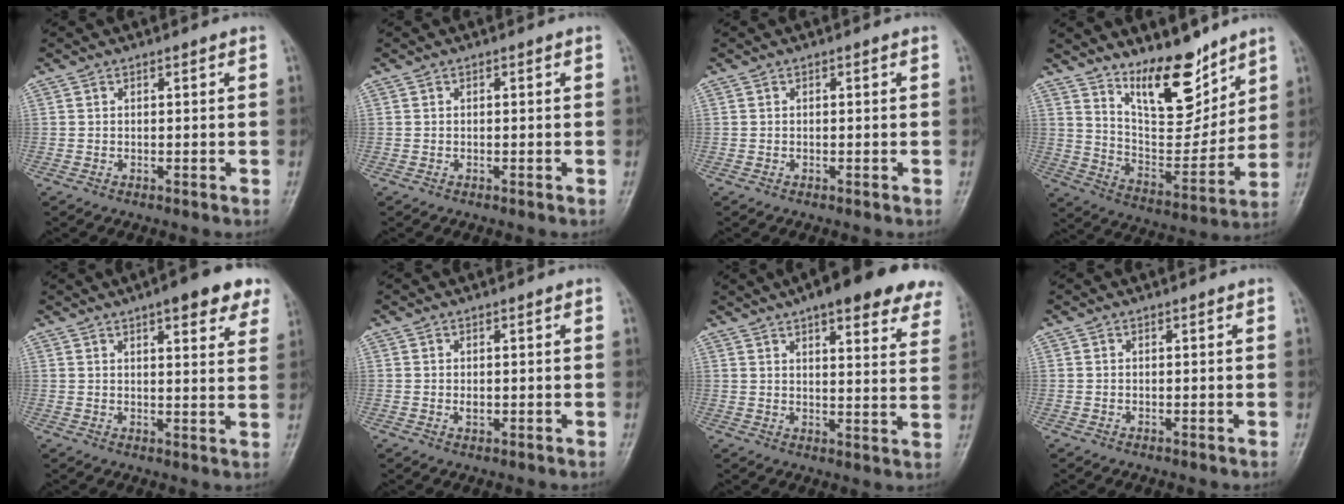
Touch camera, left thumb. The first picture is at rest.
{"total": 0.0}
{"total": 0.0}
{"total": 14.9, "force": [10.7, 5.8, 8.6], "torque": [-0.098, -0.084, 0.195]}
{"total": 10.5, "force": [6.5, 2.9, 7.8], "torque": [-0.072, -0.021, 0.075]}
{"total": 1.2, "force": [0.3, 0.7, 1.0], "torque": [-0.014, -0.004, 0.009]}
{"total": 21.4, "force": [15.3, 6.3, 13.6], "torque": [-0.144, -0.024, 0.177]}
{"total": 0.0}